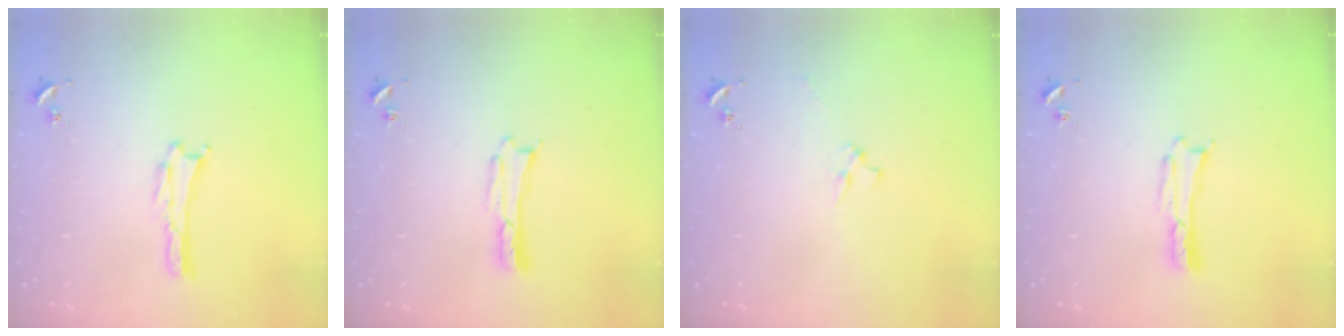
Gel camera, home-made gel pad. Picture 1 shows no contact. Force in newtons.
{"total": 0.0}
{"total": 2.4, "press": 2.4, "slide": 0.3}
{"total": 0.0}